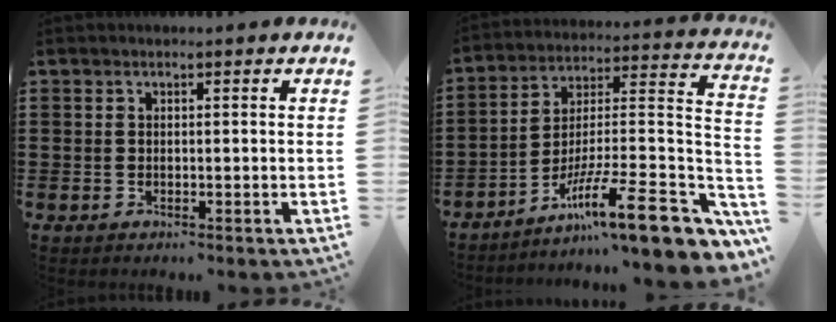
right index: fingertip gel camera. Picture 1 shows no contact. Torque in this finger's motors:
{"motor_torque": [2.14, 0.00, 0.32, 0.08]}